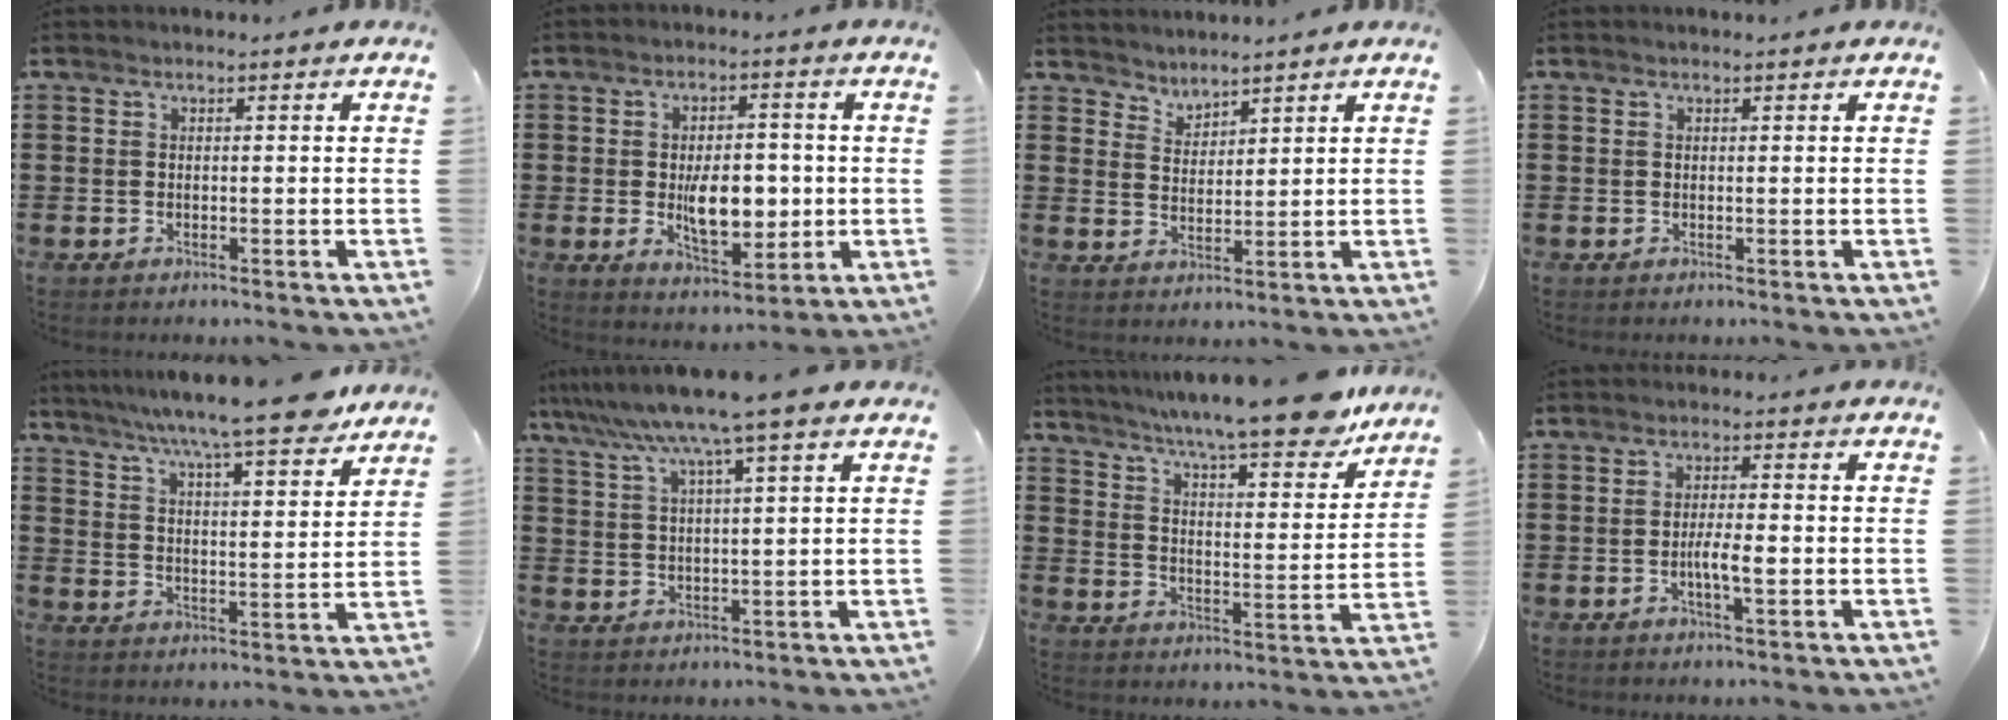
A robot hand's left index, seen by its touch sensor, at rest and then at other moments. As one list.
[{"total": 8.7, "force": [-0.8, 4.4, 7.5], "torque": [-0.123, -0.002, -0.021]}, {"total": 3.0, "force": [2.9, 0.3, -0.4], "torque": [-0.003, -0.009, 0.056]}, {"total": 0.0}, {"total": 9.6, "force": [8.5, -0.1, 4.6], "torque": [-0.102, -0.048, 0.142]}, {"total": 8.5, "force": [6.2, -0.5, 5.8], "torque": [-0.130, -0.023, 0.105]}, {"total": 11.2, "force": [9.9, 0.0, 5.4], "torque": [-0.115, -0.060, 0.165]}, {"total": 3.7, "force": [-1.0, 0.8, 3.5], "torque": [-0.061, 0.000, -0.017]}]